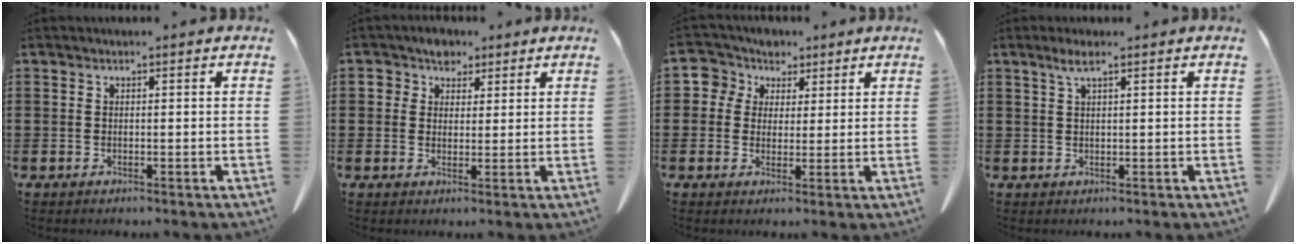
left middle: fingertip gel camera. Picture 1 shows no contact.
{"total": 4.2, "force": [2.7, 3.1, 1.0], "torque": [-0.028, 0.012, 0.047]}
{"total": 4.9, "force": [2.3, 4.3, 0.7], "torque": [-0.042, 0.002, 0.038]}
{"total": 2.3, "force": [1.3, 0.2, 1.9], "torque": [-0.039, 0.002, 0.022]}